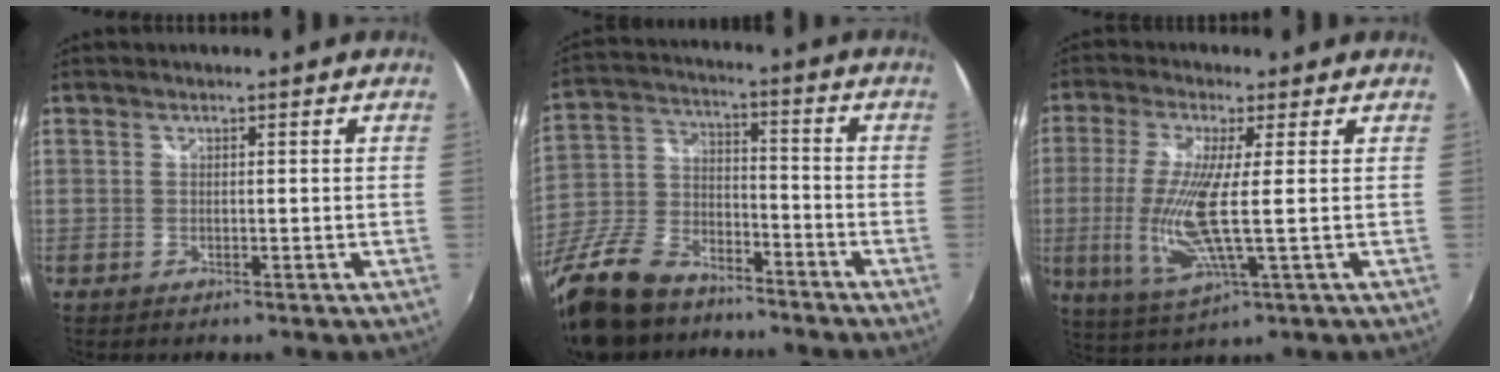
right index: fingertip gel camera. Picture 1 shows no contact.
{"total": 23.6, "force": [-17.2, 11.4, 11.5], "torque": [-0.281, -0.005, -0.298]}
{"total": 11.1, "force": [-0.4, 0.9, 11.1], "torque": [-0.230, -0.013, 0.000]}